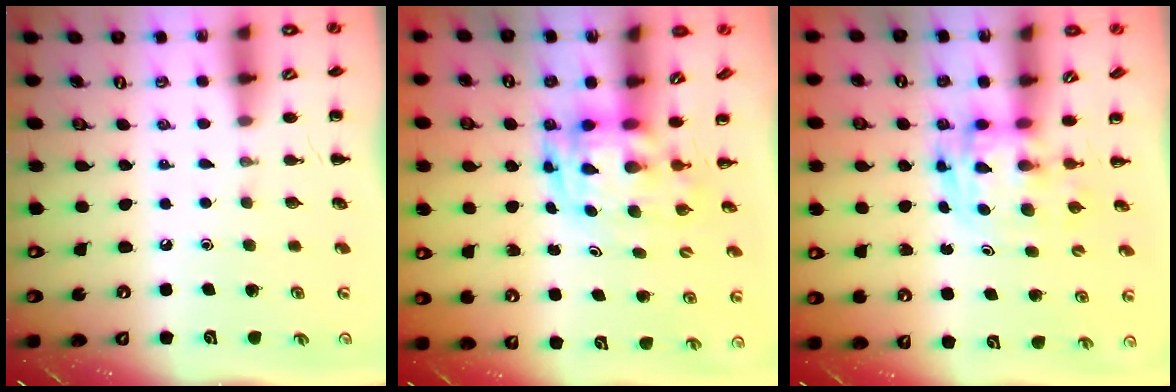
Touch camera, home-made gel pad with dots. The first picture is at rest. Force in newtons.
{"total": 3.1, "press": 3.0, "slide": 0.7}
{"total": 3.4, "press": 3.3, "slide": 0.6}